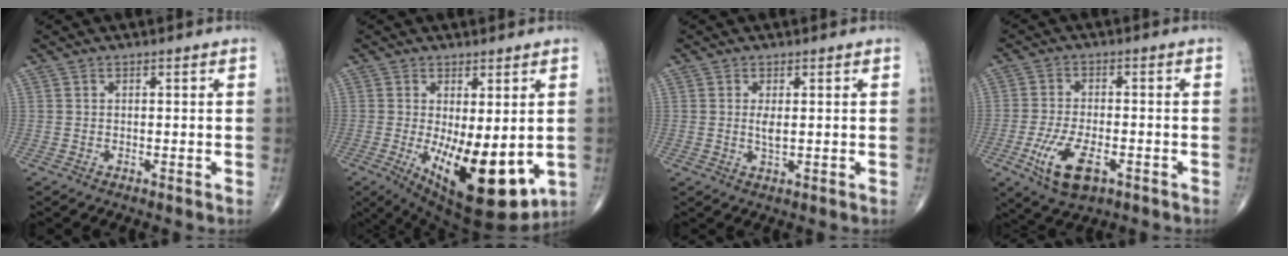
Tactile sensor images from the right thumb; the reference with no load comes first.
{"total": 16.3, "force": [-3.1, 6.5, 14.6], "torque": [-0.215, -0.035, -0.025]}
{"total": 2.1, "force": [0.3, 0.6, 2.0], "torque": [-0.042, -0.005, 0.009]}
{"total": 9.6, "force": [-4.0, 4.4, 7.6], "torque": [-0.148, 0.004, -0.064]}